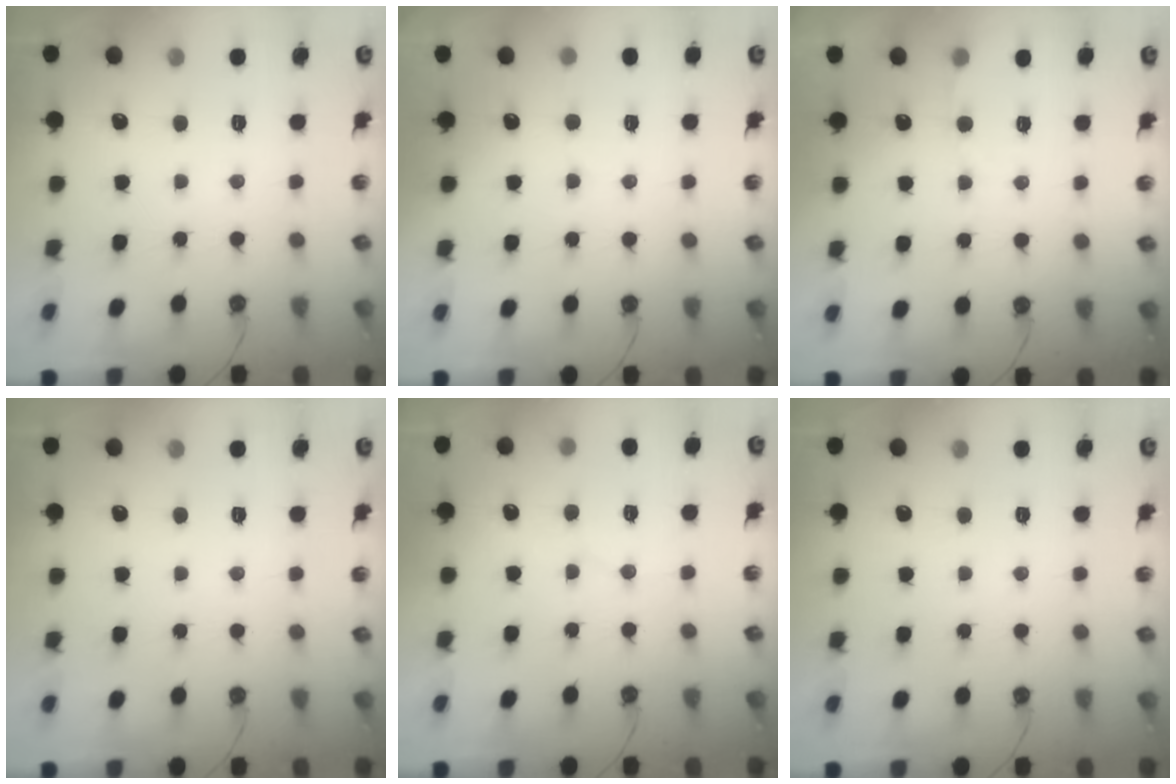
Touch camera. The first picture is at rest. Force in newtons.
{"total": 5.8, "press": 5.7, "slide": 0.6}
{"total": 3.6, "press": 3.6, "slide": 0.4}
{"total": 0.0}
{"total": 2.7, "press": 2.6, "slide": 0.7}
{"total": 0.0}